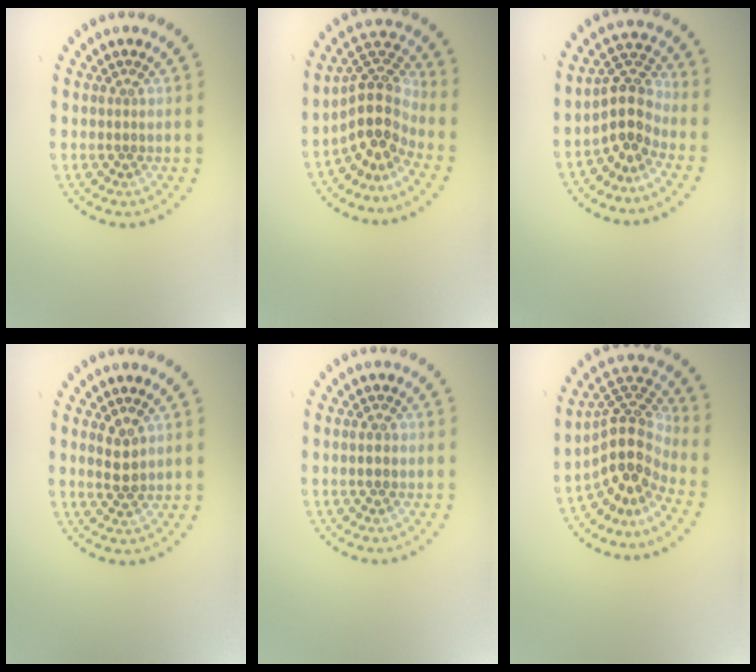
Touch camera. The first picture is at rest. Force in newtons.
{"total": 4.6, "press": 3.4, "slide": 3.1}
{"total": 3.5, "press": 2.9, "slide": 1.9}
{"total": 2.2, "press": 2.2, "slide": 0.5}
{"total": 1.8, "press": 1.8, "slide": 0.2}
{"total": 5.1, "press": 3.6, "slide": 3.6}